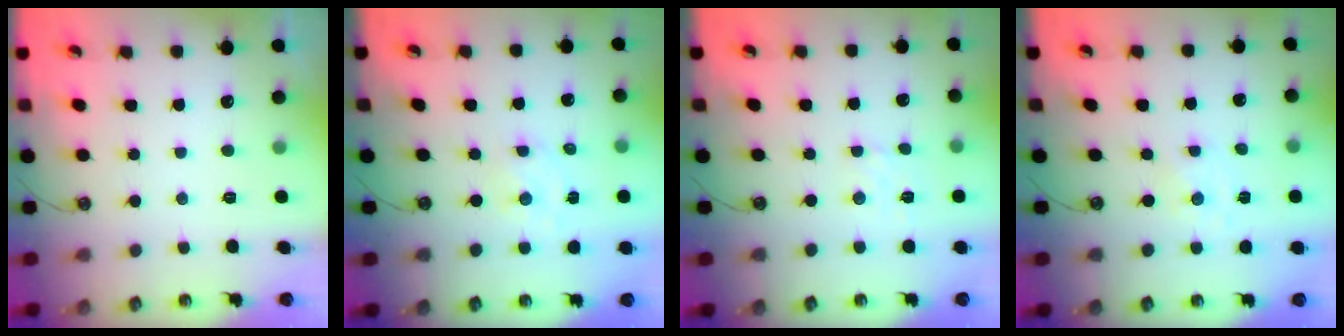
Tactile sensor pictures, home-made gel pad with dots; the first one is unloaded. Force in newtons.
{"total": 1.8, "press": 1.7, "slide": 0.3}
{"total": 1.6, "press": 1.5, "slide": 0.5}
{"total": 0.0}